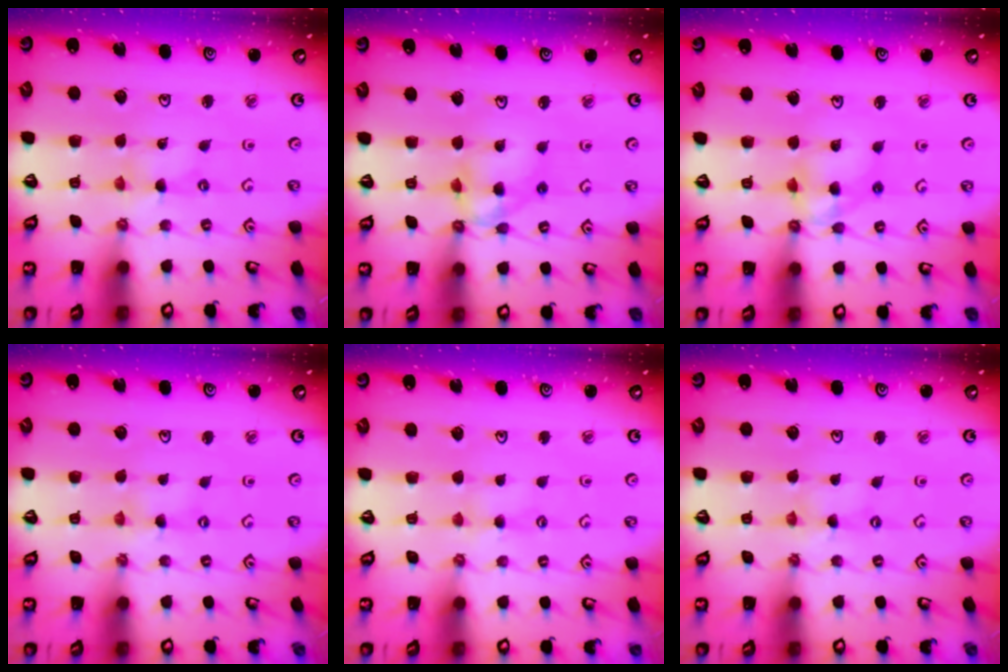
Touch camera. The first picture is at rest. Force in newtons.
{"total": 11.4, "press": 11.3, "slide": 1.2}
{"total": 9.6, "press": 9.6, "slide": 1.0}
{"total": 0.0}
{"total": 2.0, "press": 2.0, "slide": 0.3}
{"total": 0.0}